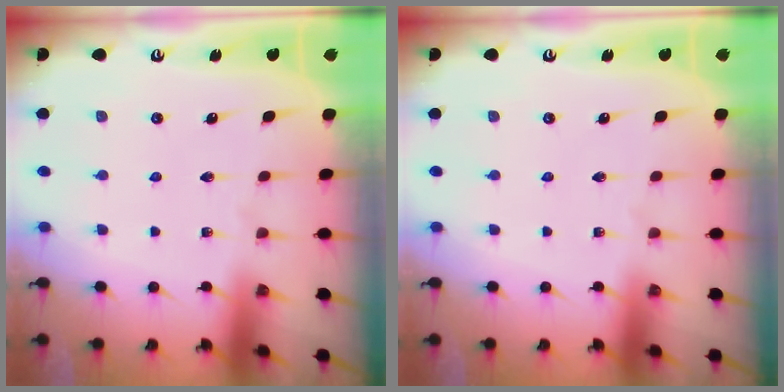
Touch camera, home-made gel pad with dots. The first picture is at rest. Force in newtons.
{"total": 0.0}